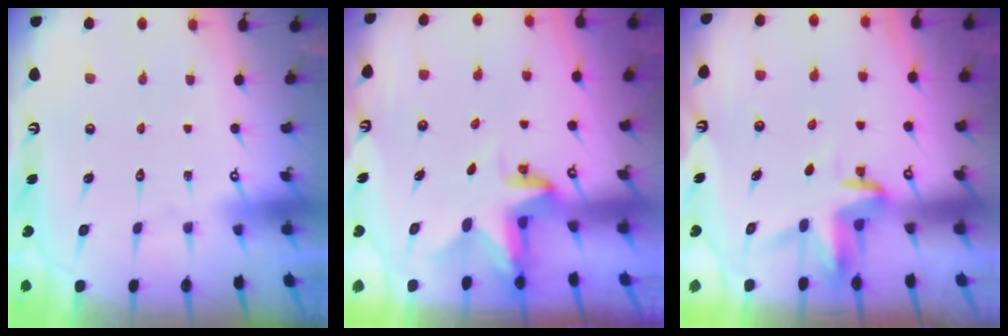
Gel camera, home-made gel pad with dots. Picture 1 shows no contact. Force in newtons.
{"total": 3.0, "press": 3.0, "slide": 0.2}
{"total": 3.6, "press": 3.6, "slide": 0.2}